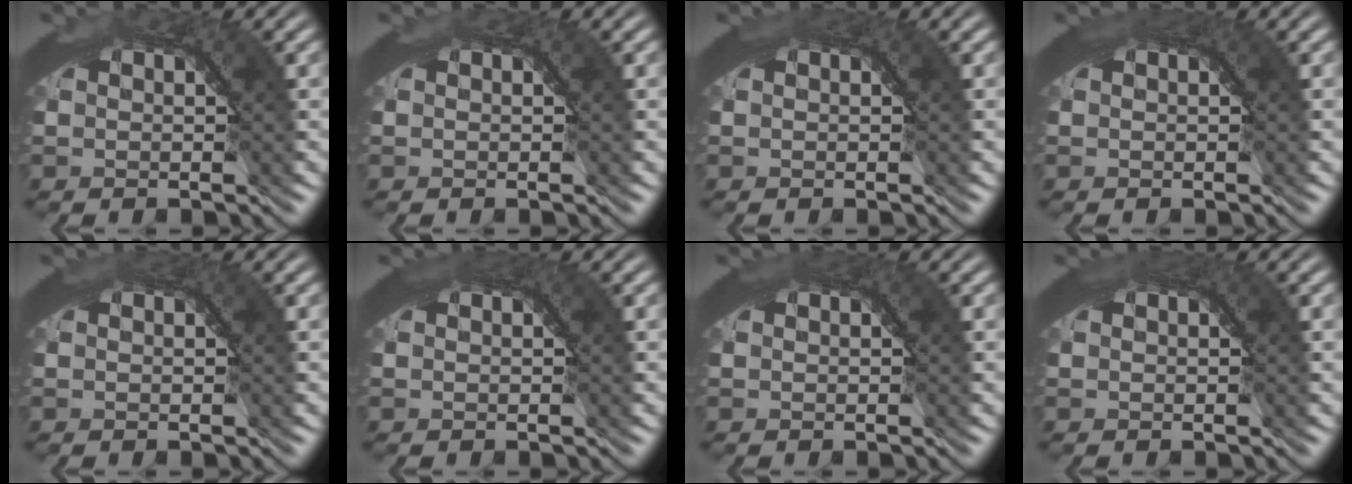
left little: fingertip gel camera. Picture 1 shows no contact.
{"total": 0.0}
{"total": 0.9, "force": [0.5, 0.2, 0.7], "torque": [-0.005, 0.001, 0.006]}
{"total": 1.1, "force": [0.6, 0.2, 0.9], "torque": [-0.008, 0.001, 0.008]}
{"total": 0.6, "force": [0.3, 0.2, 0.5], "torque": [-0.004, 0.000, 0.003]}
{"total": 1.1, "force": [0.6, 0.2, 0.9], "torque": [-0.007, 0.001, 0.007]}
{"total": 1.1, "force": [0.5, 0.3, 1.0], "torque": [-0.009, 0.002, 0.005]}
{"total": 1.0, "force": [0.6, 0.2, 0.8], "torque": [-0.006, 0.001, 0.007]}